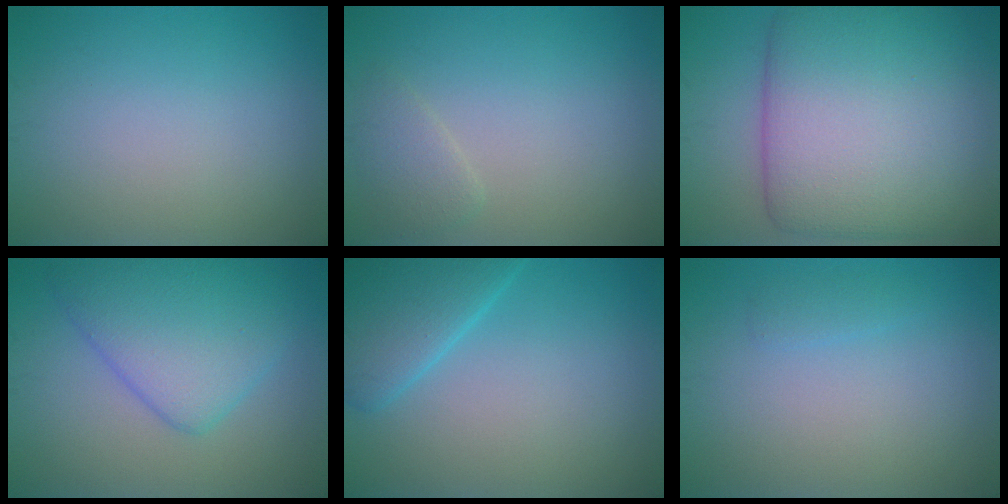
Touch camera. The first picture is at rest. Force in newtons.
{"total": 1.6, "press": 1.6, "slide": 0.2}
{"total": 14.4, "press": 14.4, "slide": 0.5}
{"total": 6.7, "press": 6.7, "slide": 0.2}
{"total": 4.6, "press": 4.6, "slide": 0.3}
{"total": 0.8, "press": 0.8, "slide": 0.0}